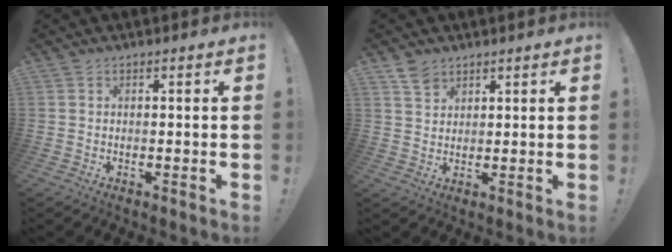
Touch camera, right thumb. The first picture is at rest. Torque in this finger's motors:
{"motor_torque": [0.04, 0.16, 0.15, -0.02, -0.04]}